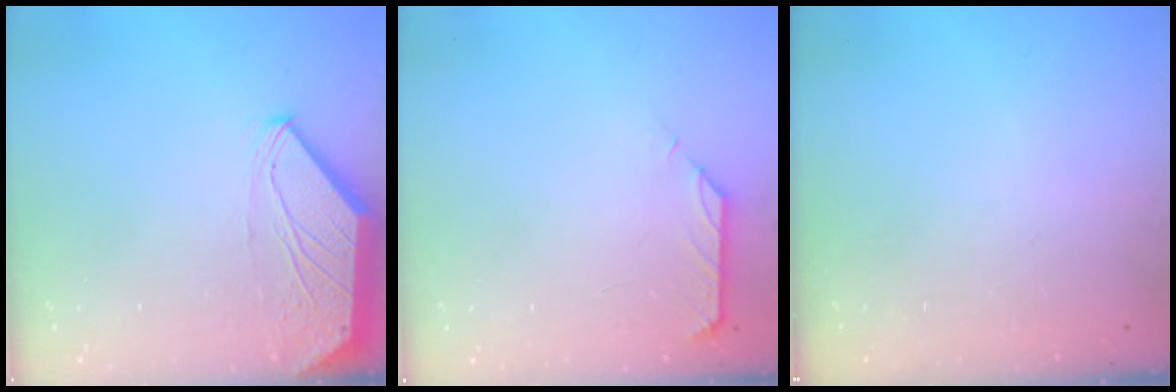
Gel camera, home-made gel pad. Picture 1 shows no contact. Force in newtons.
{"total": 1.5, "press": 1.4, "slide": 0.6}
{"total": 0.0}